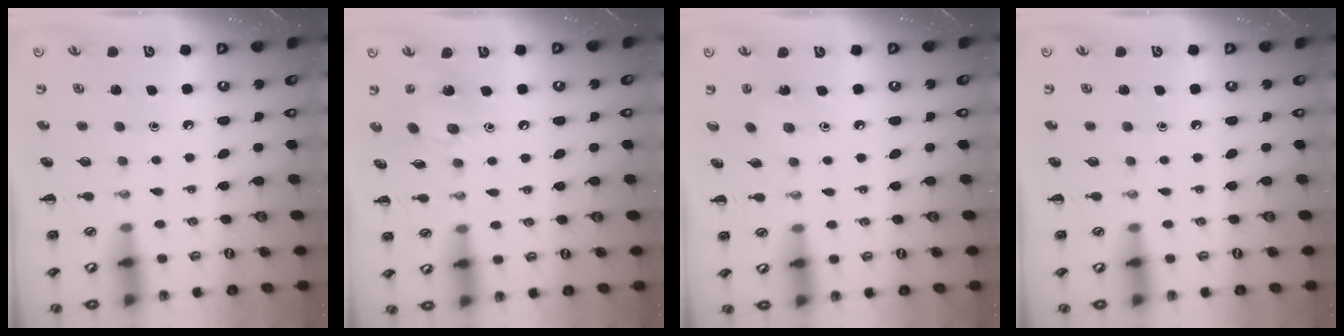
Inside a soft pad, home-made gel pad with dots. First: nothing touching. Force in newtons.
{"total": 7.5, "press": 7.5, "slide": 0.6}
{"total": 2.6, "press": 2.5, "slide": 0.8}
{"total": 0.0}